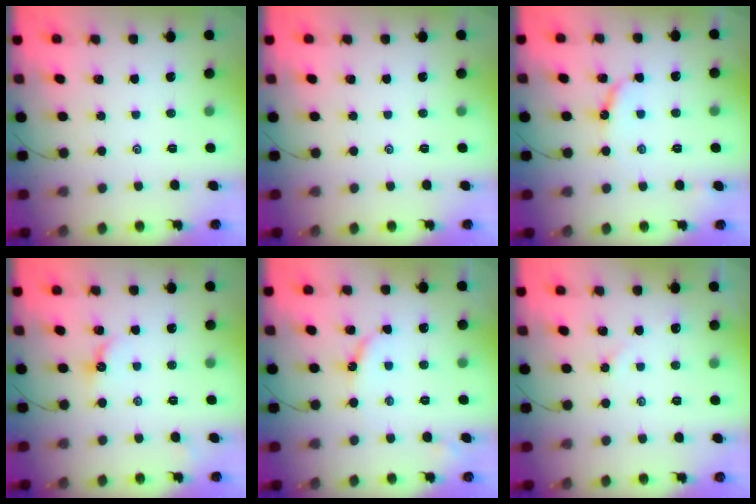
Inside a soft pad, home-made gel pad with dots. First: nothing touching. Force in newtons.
{"total": 0.0}
{"total": 7.0, "press": 7.0, "slide": 0.6}
{"total": 4.5, "press": 4.4, "slide": 0.6}
{"total": 5.9, "press": 5.8, "slide": 0.7}
{"total": 2.2, "press": 2.2, "slide": 0.4}